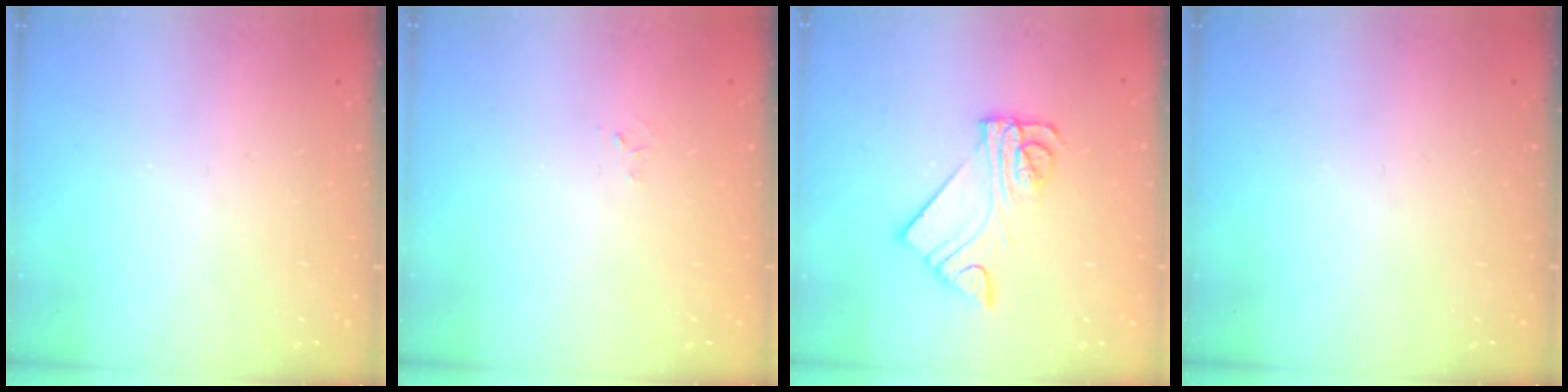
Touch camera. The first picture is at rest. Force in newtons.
{"total": 2.6, "press": 2.6, "slide": 0.4}
{"total": 11.4, "press": 11.3, "slide": 1.2}
{"total": 0.0}